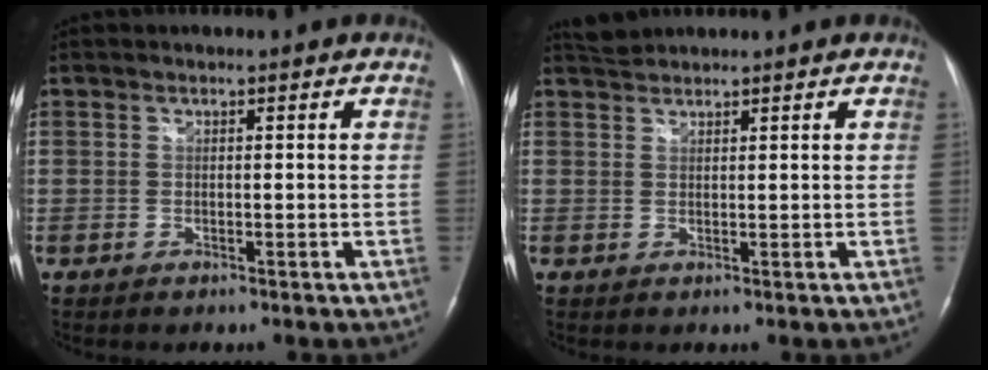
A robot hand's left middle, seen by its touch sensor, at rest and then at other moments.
{"total": 2.0, "force": [2.0, 0.0, -0.2], "torque": [-0.008, 0.011, 0.044]}